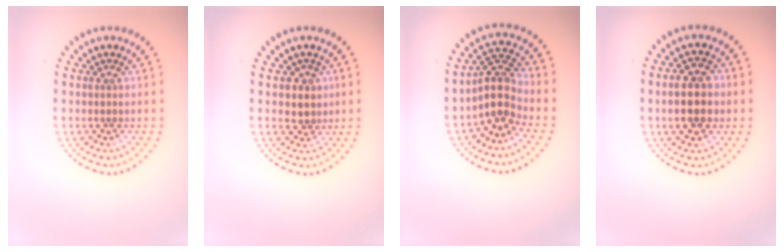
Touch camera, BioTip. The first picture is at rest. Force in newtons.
{"total": 2.5, "press": 2.2, "slide": 1.1}
{"total": 3.8, "press": 3.0, "slide": 2.3}
{"total": 5.2, "press": 5.2, "slide": 0.2}